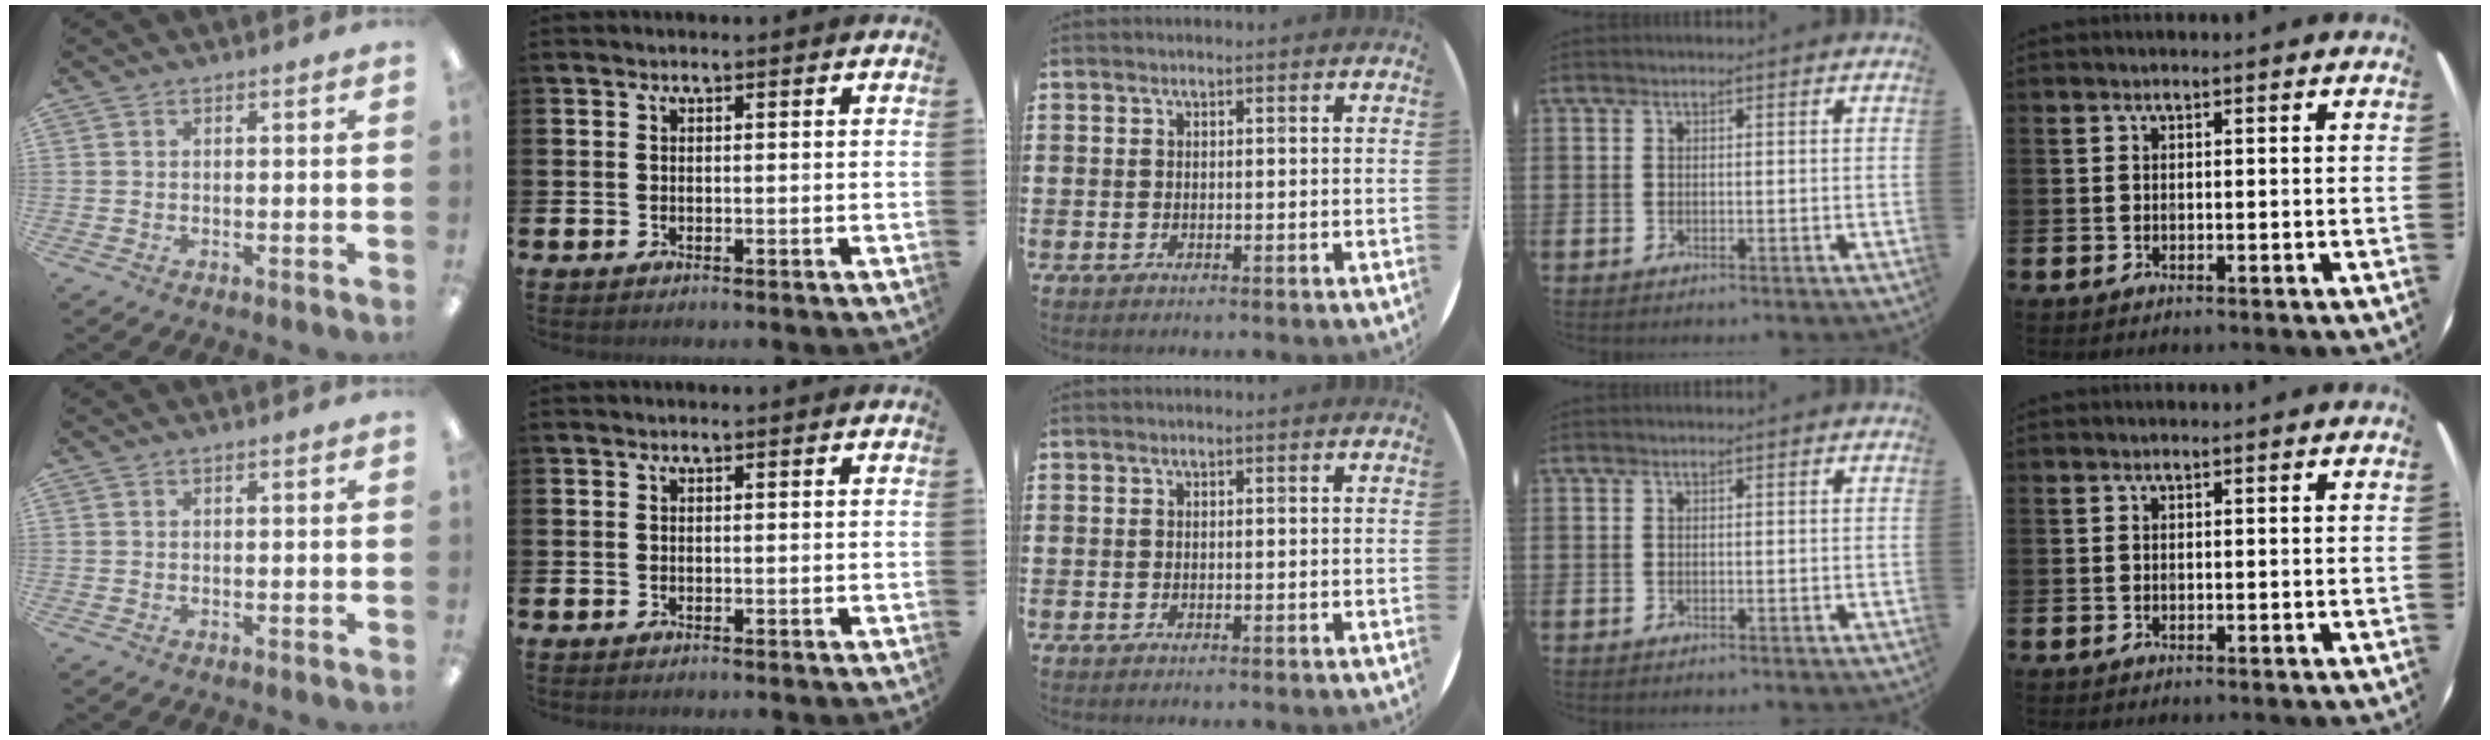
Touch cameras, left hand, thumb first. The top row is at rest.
{}